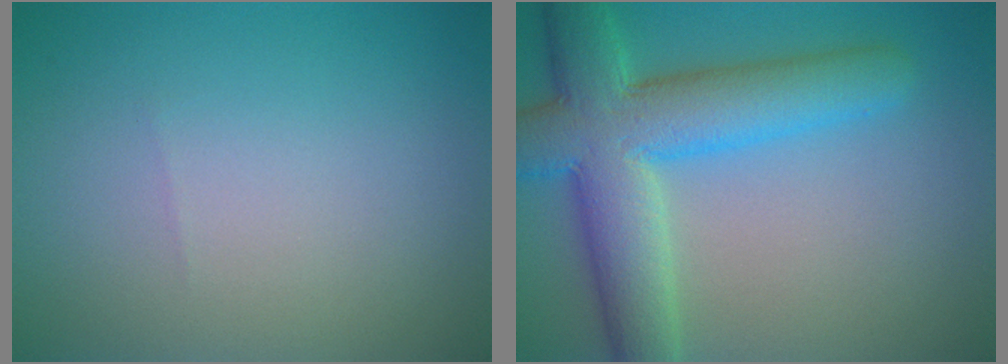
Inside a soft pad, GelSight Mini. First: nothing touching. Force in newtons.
{"total": 9.3, "press": 9.3, "slide": 0.4}